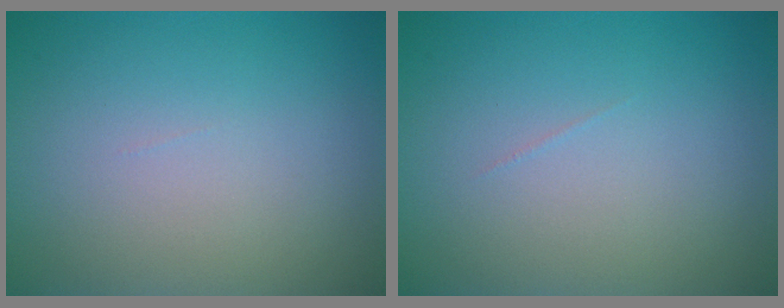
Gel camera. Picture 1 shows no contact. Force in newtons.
{"total": 0.0}